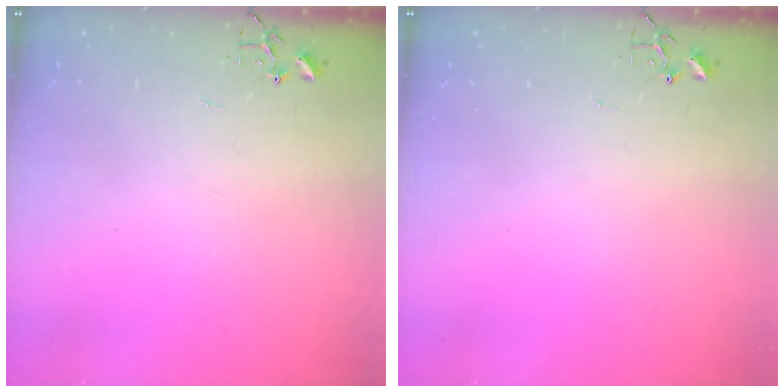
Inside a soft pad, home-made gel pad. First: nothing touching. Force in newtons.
{"total": 0.0}